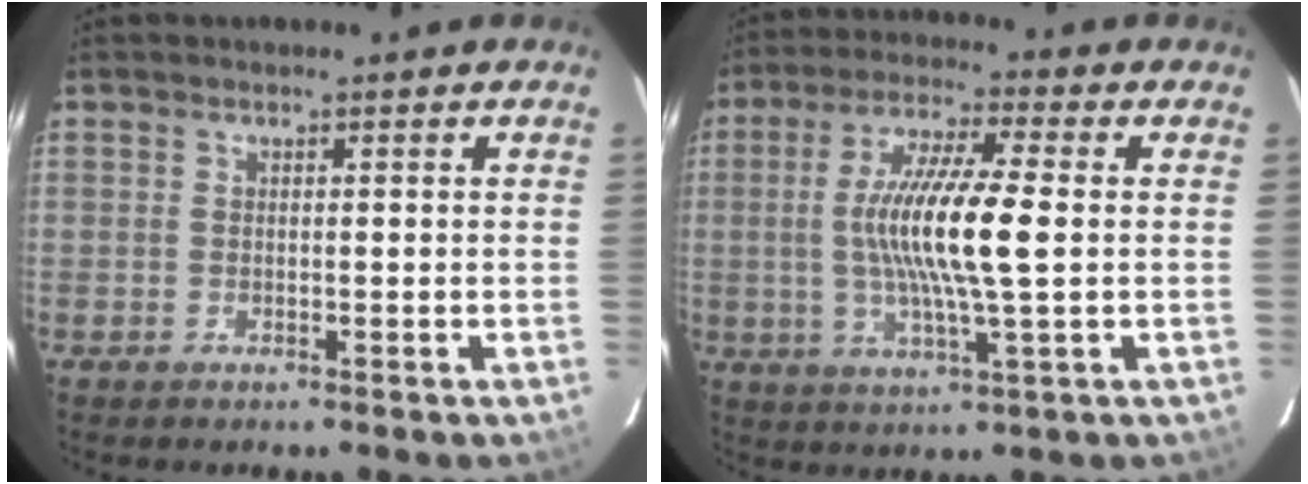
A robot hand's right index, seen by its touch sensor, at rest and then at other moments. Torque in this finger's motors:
{"motor_torque": [1.87, -0.23, 1.04, 0.21]}